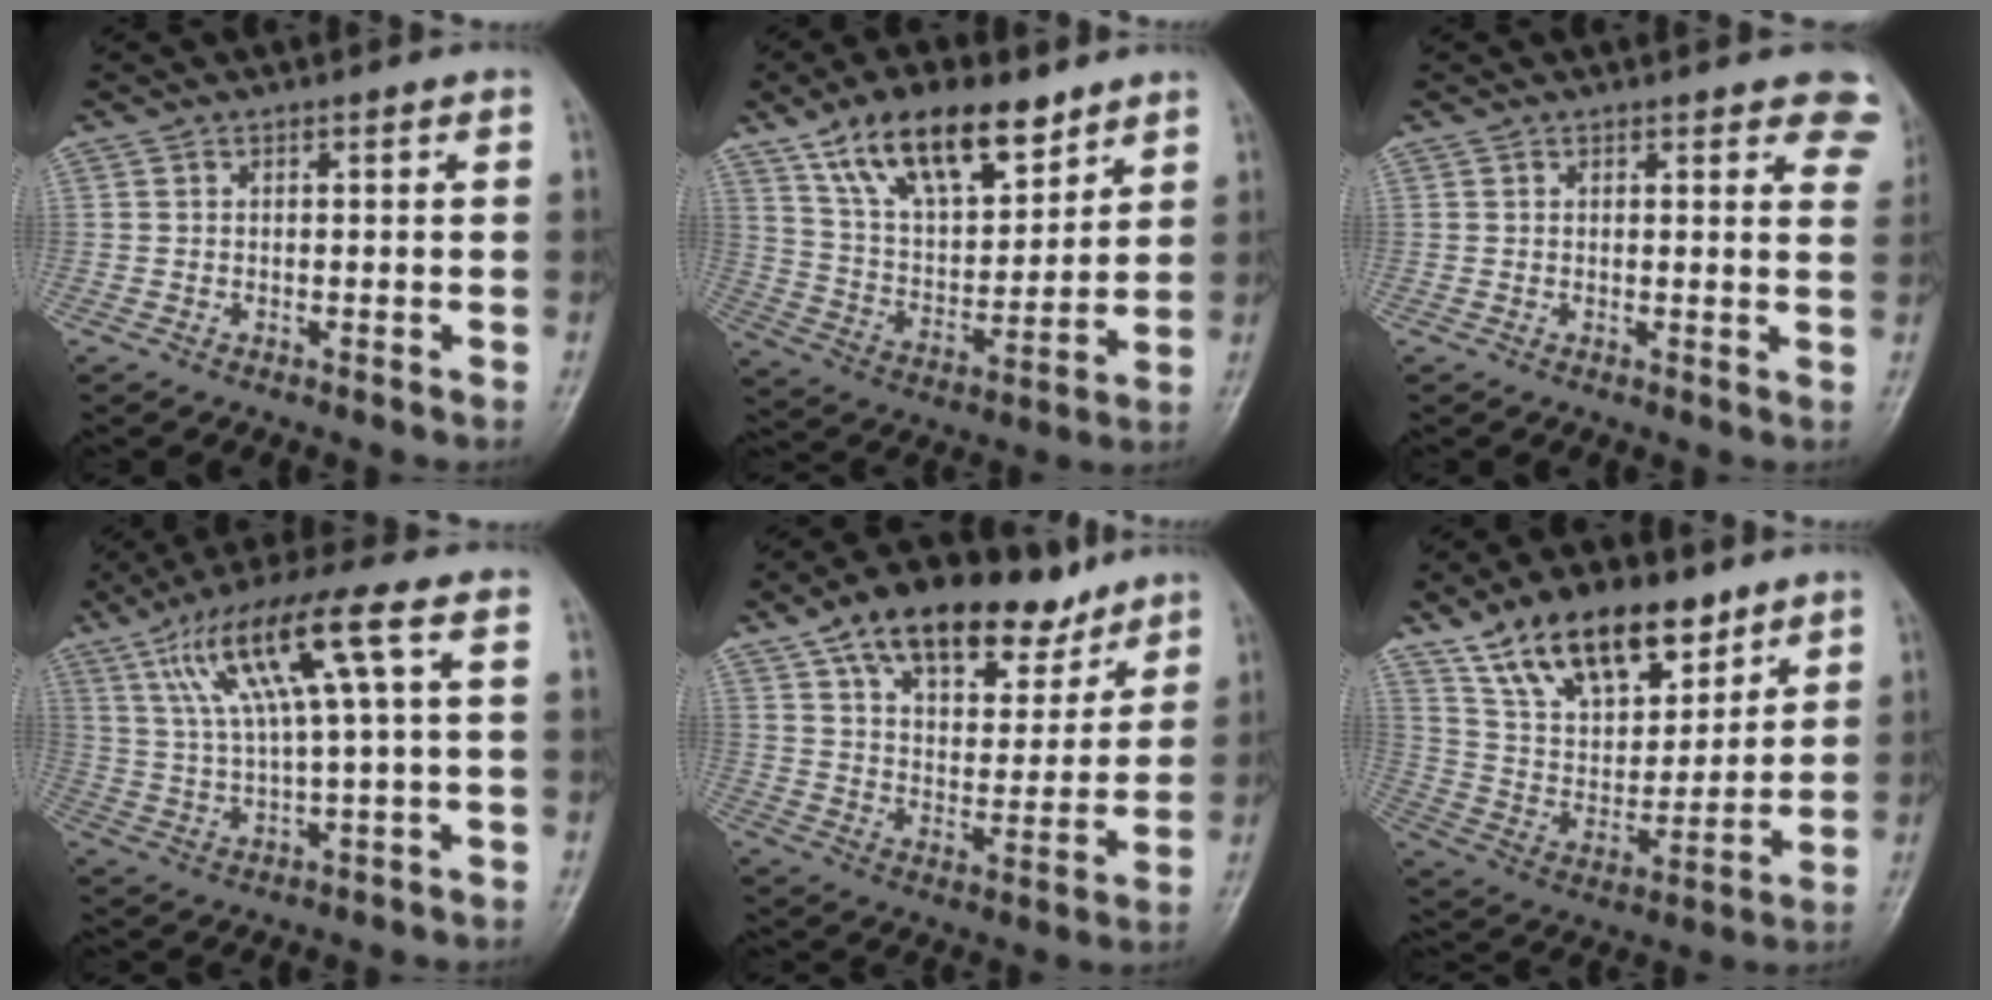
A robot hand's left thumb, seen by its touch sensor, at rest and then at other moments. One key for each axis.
{"total": 18.0, "fx": 11.5, "fy": 8.2, "fz": 11.2, "tx": -0.149, "ty": -0.050, "tz": 0.209}
{"total": 6.9, "fx": 4.8, "fy": 2.4, "fz": 4.4, "tx": -0.021, "ty": -0.016, "tz": 0.042}
{"total": 13.3, "fx": 4.7, "fy": 1.4, "fz": 12.4, "tx": -0.249, "ty": 0.012, "tz": 0.088}
{"total": 19.4, "fx": 12.7, "fy": 9.7, "fz": 11.1, "tx": -0.132, "ty": -0.034, "tz": 0.208}
{"total": 19.5, "fx": 12.5, "fy": 9.9, "fz": 11.2, "tx": -0.141, "ty": -0.046, "tz": 0.228}